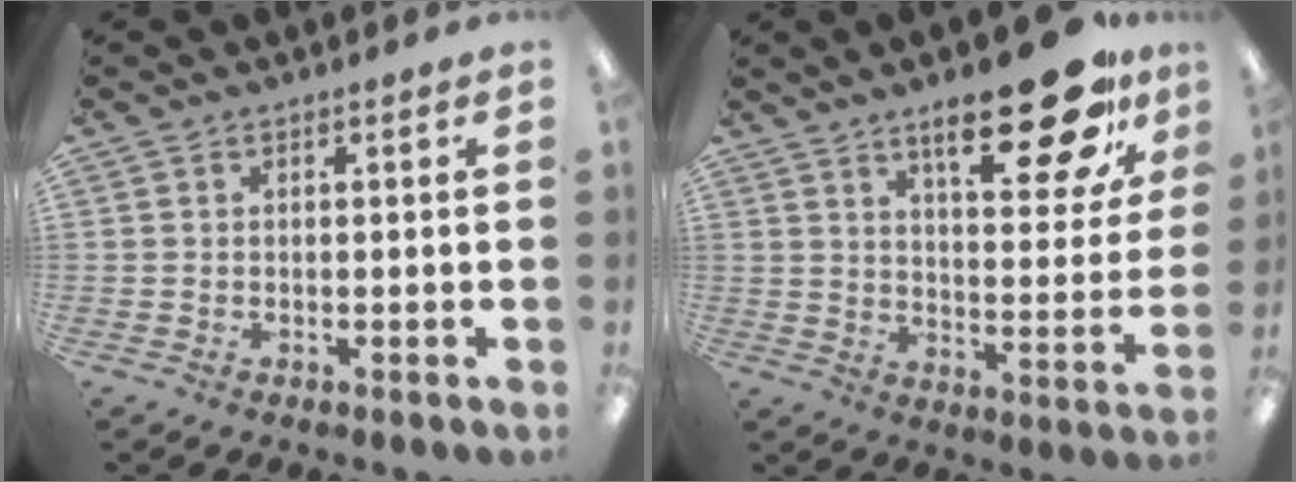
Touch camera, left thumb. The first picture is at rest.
{"total": 20.8, "force": [13.4, 6.8, 14.4], "torque": [-0.199, -0.074, 0.208]}